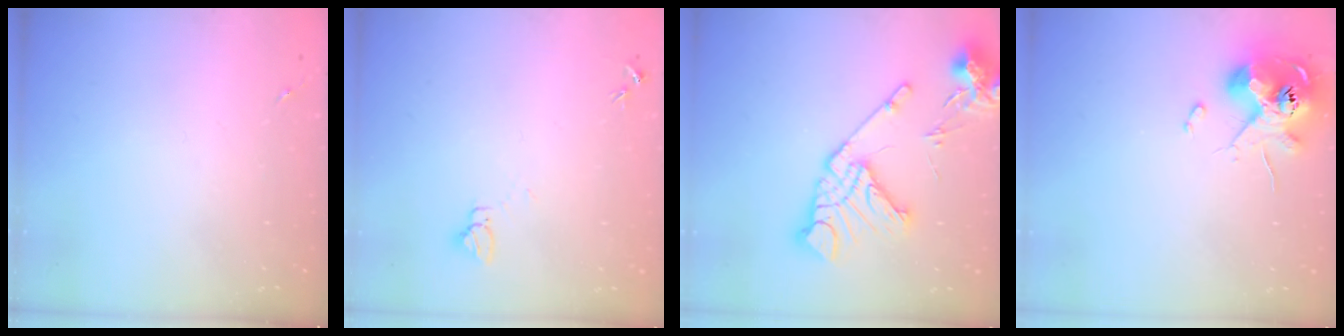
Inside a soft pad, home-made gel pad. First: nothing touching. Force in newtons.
{"total": 4.7, "press": 4.6, "slide": 0.4}
{"total": 18.0, "press": 17.8, "slide": 2.2}
{"total": 11.2, "press": 11.0, "slide": 2.1}